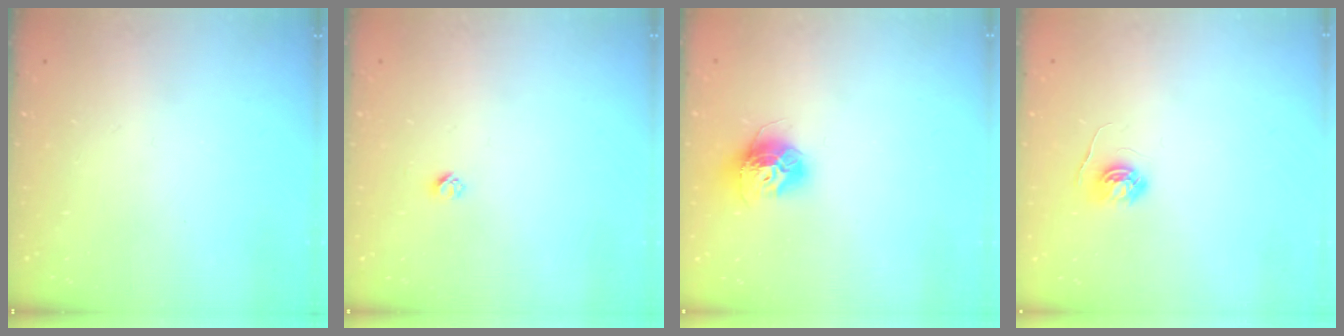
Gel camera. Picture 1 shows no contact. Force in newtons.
{"total": 2.3, "press": 2.3, "slide": 0.2}
{"total": 12.0, "press": 11.9, "slide": 1.1}
{"total": 4.7, "press": 4.6, "slide": 0.4}